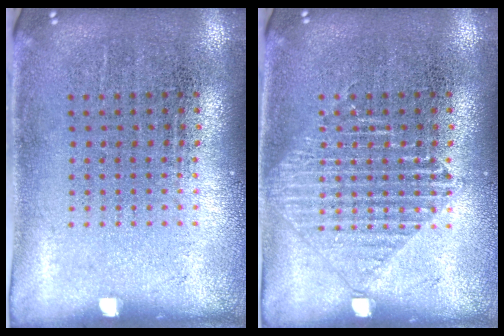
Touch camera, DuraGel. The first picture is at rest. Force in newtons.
{"total": 1.9, "press": 1.8, "slide": 0.4}